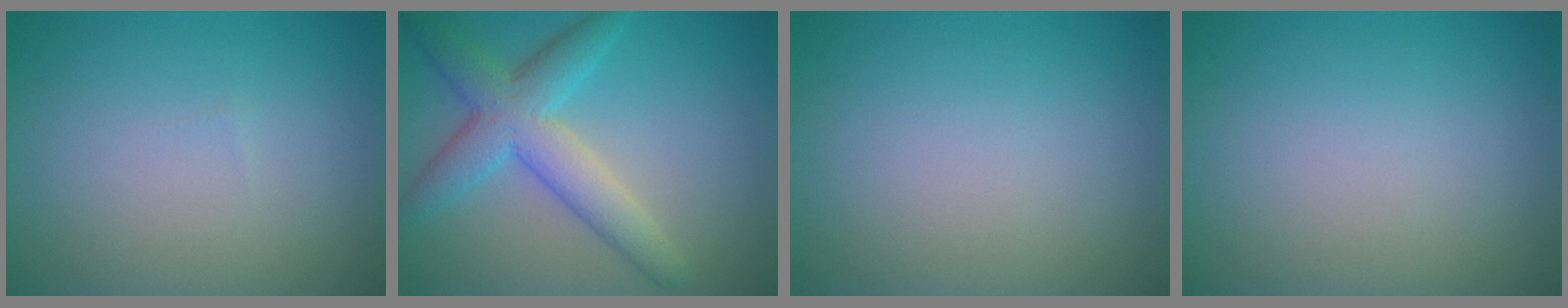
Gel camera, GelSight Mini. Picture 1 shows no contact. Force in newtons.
{"total": 5.8, "press": 5.8, "slide": 0.3}
{"total": 0.0}
{"total": 0.0}